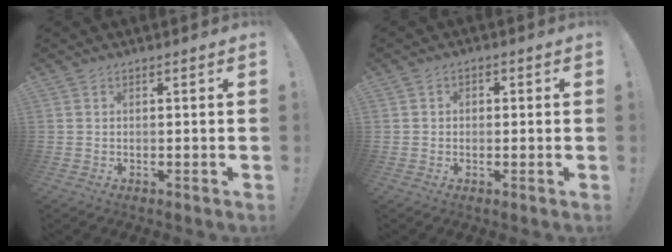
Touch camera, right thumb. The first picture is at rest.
{"total": 1.8, "force": [-0.7, 1.5, 0.8], "torque": [-0.008, 0.009, -0.013]}